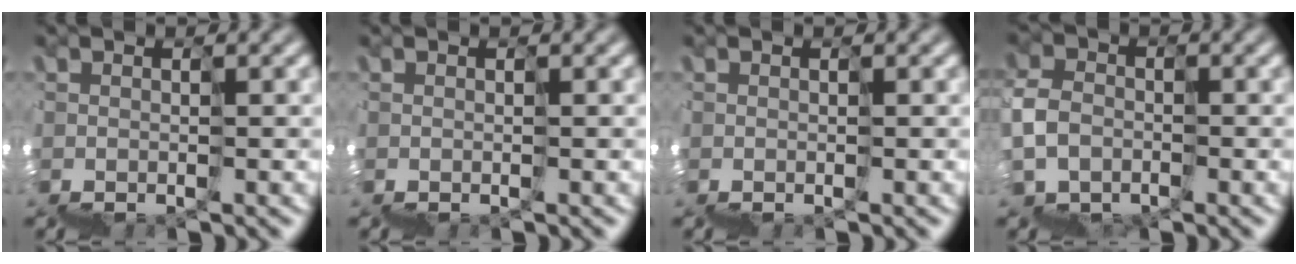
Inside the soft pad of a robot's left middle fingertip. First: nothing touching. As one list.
[{"total": 0.0}, {"total": 0.0}, {"total": 2.4, "force": [-0.6, 2.3, 0.6], "torque": [-0.019, 0.010, -0.021]}]